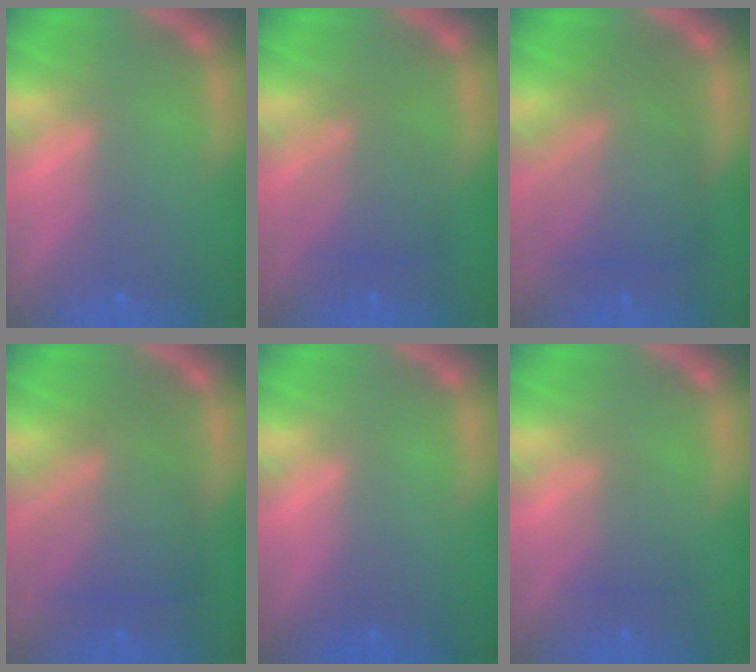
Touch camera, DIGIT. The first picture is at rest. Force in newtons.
{"total": 4.0}
{"total": 7.6}
{"total": 7.0}
{"total": 0.0}
{"total": 2.0}